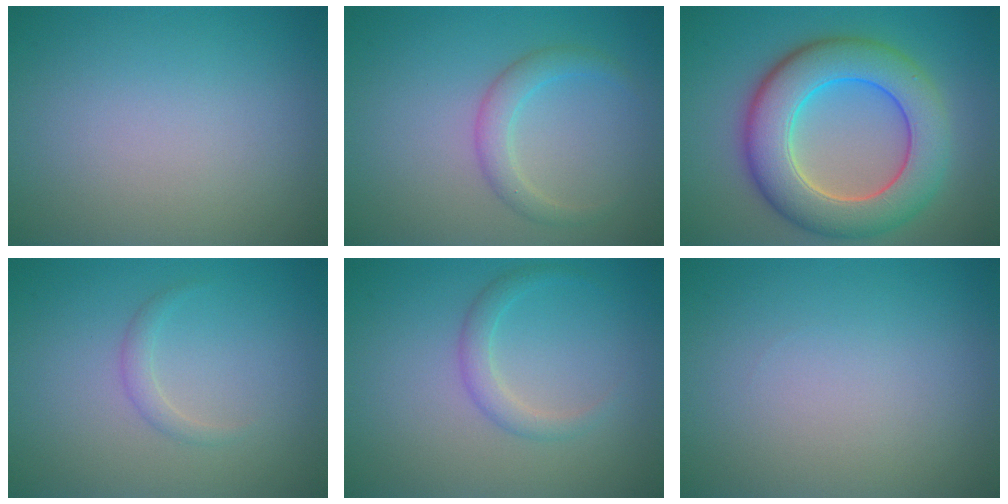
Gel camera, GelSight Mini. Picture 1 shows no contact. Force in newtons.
{"total": 2.2, "press": 2.2, "slide": 0.1}
{"total": 9.3, "press": 9.2, "slide": 0.4}
{"total": 1.1, "press": 1.1, "slide": 0.1}
{"total": 1.8, "press": 1.8, "slide": 0.2}
{"total": 0.0}